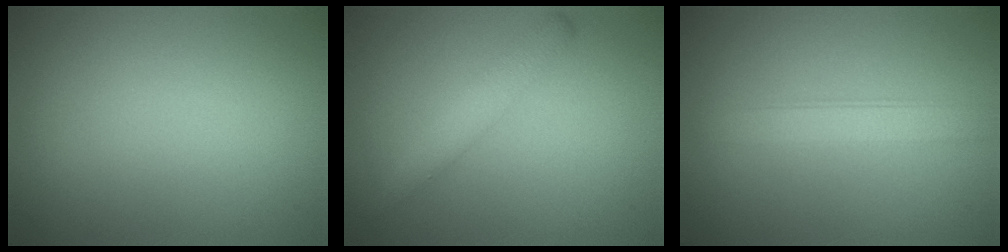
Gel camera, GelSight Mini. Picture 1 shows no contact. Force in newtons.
{"total": 2.3, "press": 2.3, "slide": 0.2}
{"total": 2.5, "press": 2.5, "slide": 0.2}